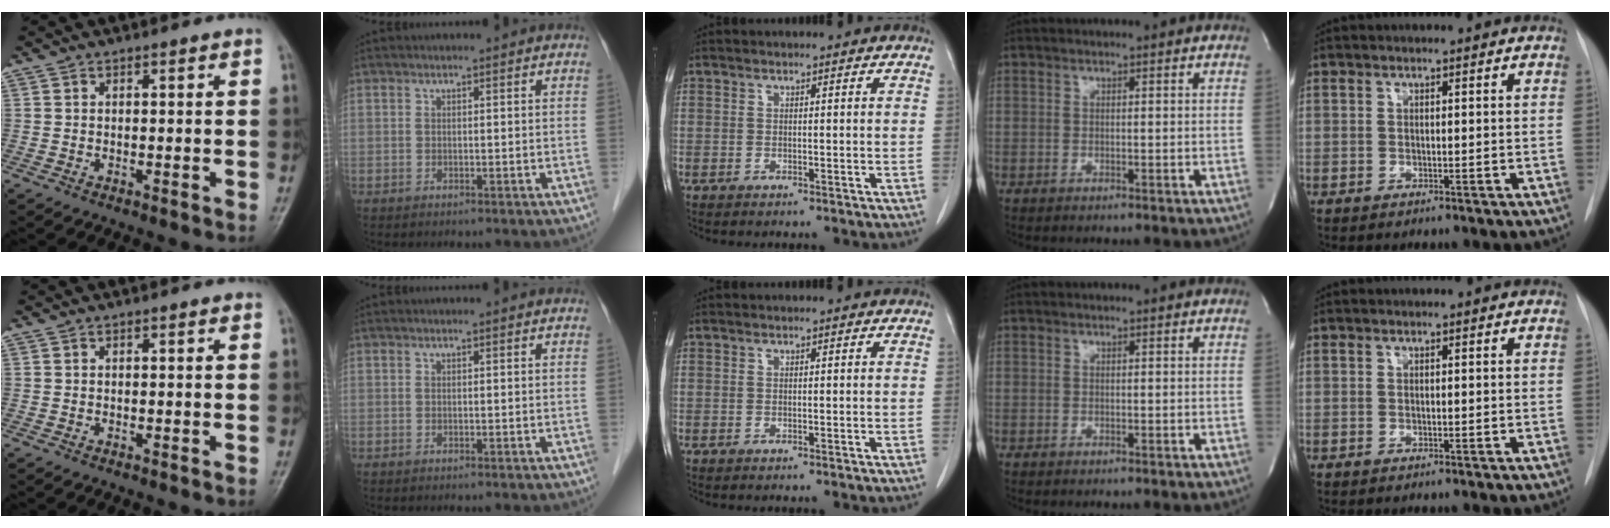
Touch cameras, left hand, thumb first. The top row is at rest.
{}